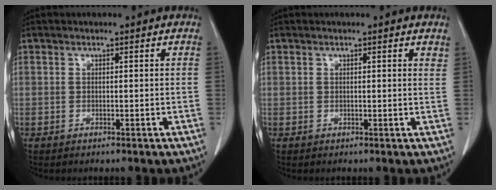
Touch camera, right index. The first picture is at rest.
{"total": 1.1, "force": [1.0, 0.2, 0.5], "torque": [-0.007, -0.002, 0.004]}